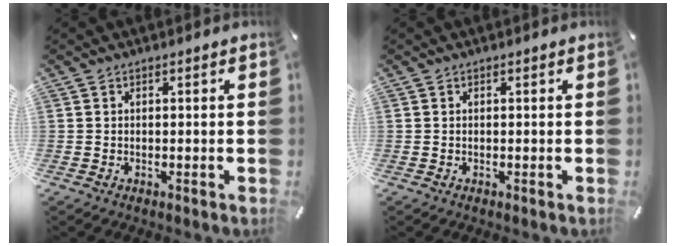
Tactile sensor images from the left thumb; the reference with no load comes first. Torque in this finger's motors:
{"motor_torque": [0.00, 0.00, -0.03, 0.03, 0.00]}